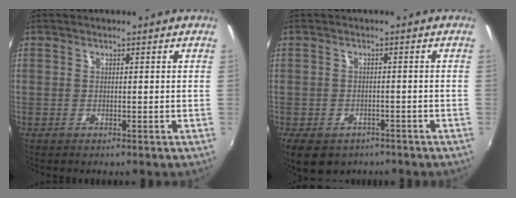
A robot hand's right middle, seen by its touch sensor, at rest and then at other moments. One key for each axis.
{"total": 10.0, "fx": -6.4, "fy": 6.3, "fz": 4.4, "tx": -0.106, "ty": -0.018, "tz": -0.089}